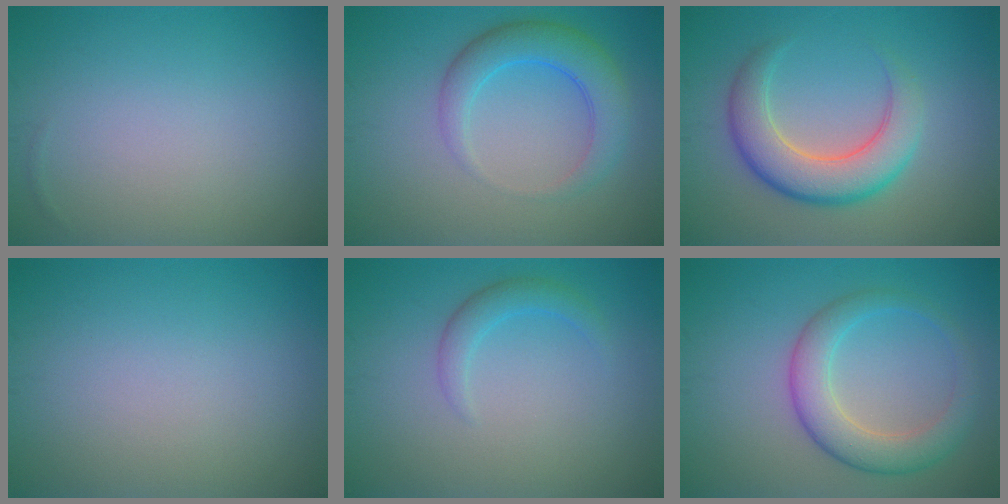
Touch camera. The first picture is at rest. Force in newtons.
{"total": 4.4, "press": 4.3, "slide": 0.3}
{"total": 6.0, "press": 6.0, "slide": 0.5}
{"total": 0.0}
{"total": 1.9, "press": 1.9, "slide": 0.1}
{"total": 4.7, "press": 4.7, "slide": 0.1}